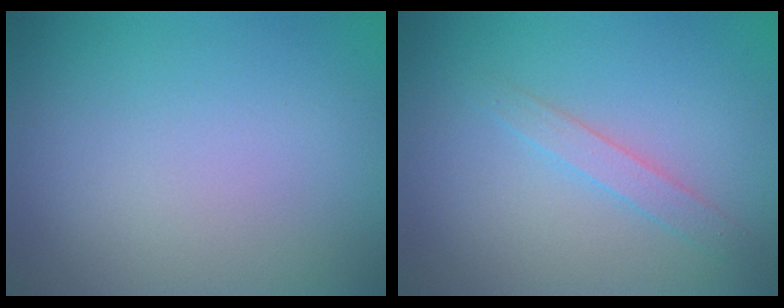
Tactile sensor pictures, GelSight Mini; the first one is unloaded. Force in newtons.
{"total": 1.6, "press": 1.6, "slide": 0.1}